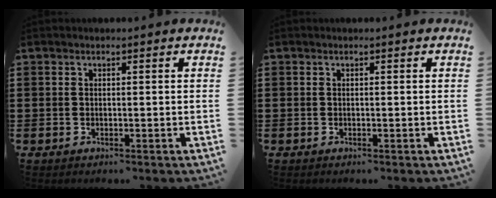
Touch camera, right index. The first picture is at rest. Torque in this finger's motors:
{"motor_torque": [0.00, 0.00, 0.00, 0.00]}